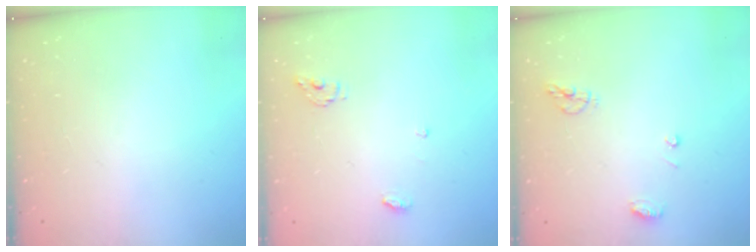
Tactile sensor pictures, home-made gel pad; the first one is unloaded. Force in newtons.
{"total": 4.4, "press": 4.4, "slide": 0.3}
{"total": 6.3, "press": 6.3, "slide": 0.7}